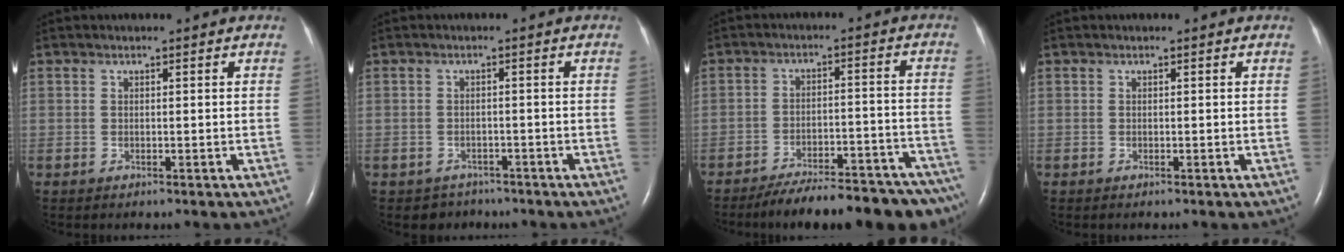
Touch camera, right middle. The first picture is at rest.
{"total": 2.7, "force": [-2.1, 1.7, -0.5], "torque": [0.001, 0.006, -0.030]}
{"total": 19.3, "force": [-16.7, 3.8, 8.9], "torque": [-0.078, 0.008, -0.223]}
{"total": 0.0}